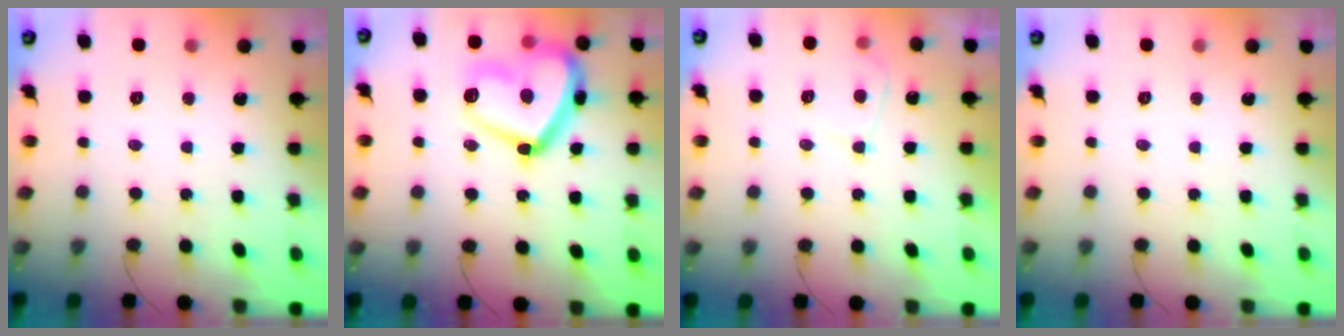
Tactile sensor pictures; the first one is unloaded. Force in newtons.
{"total": 20.7, "press": 20.7, "slide": 1.4}
{"total": 2.7, "press": 2.6, "slide": 0.6}
{"total": 0.0}